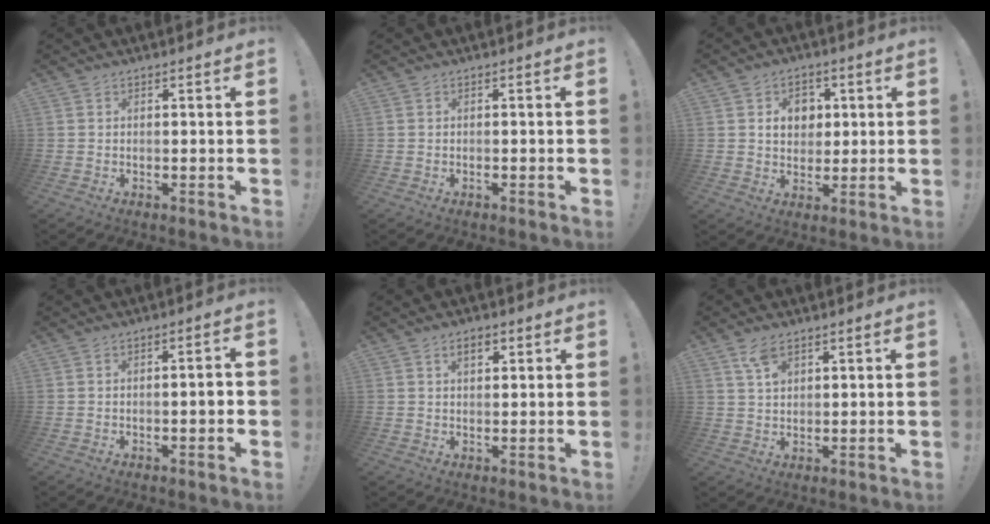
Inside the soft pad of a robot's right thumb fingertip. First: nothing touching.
{"total": 0.5, "force": [-0.5, 0.0, 0.2], "torque": [-0.005, -0.002, -0.009]}
{"total": 7.8, "force": [2.2, 6.5, 3.6], "torque": [-0.042, -0.011, 0.040]}
{"total": 2.8, "force": [-0.8, 0.4, 2.7], "torque": [-0.045, 0.006, -0.015]}
{"total": 3.5, "force": [1.7, 1.9, 2.4], "torque": [-0.038, 0.001, 0.026]}
{"total": 5.2, "force": [3.2, 2.7, 3.1], "torque": [-0.044, -0.017, 0.056]}